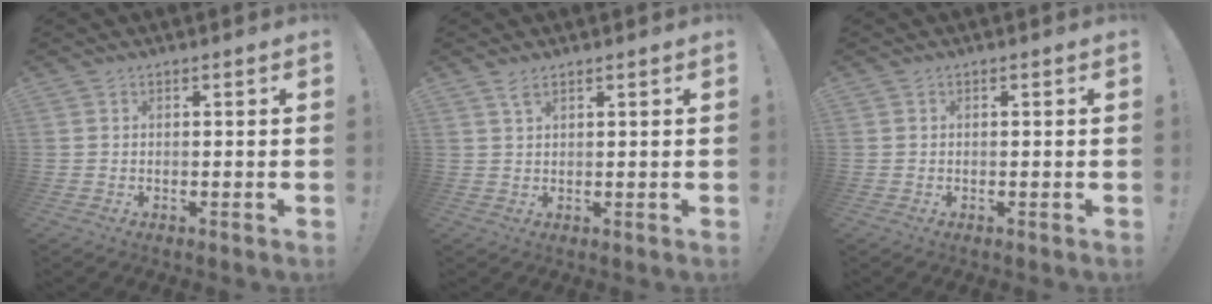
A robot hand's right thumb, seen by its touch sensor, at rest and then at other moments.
{"total": 2.3, "force": [1.4, 0.8, 1.6], "torque": [-0.033, -0.001, 0.025]}
{"total": 0.0}